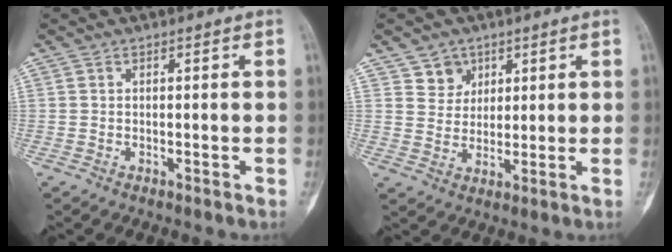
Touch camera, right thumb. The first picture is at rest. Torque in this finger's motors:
{"motor_torque": [0.10, 0.30, -0.17, 0.09, 0.00]}